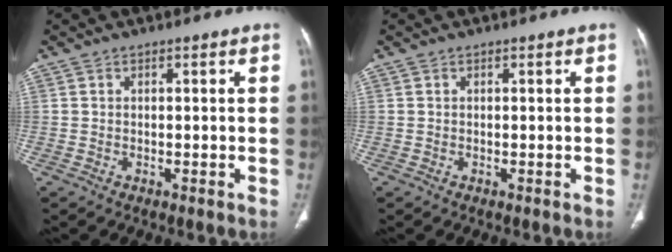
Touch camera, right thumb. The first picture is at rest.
{"total": 0.0}